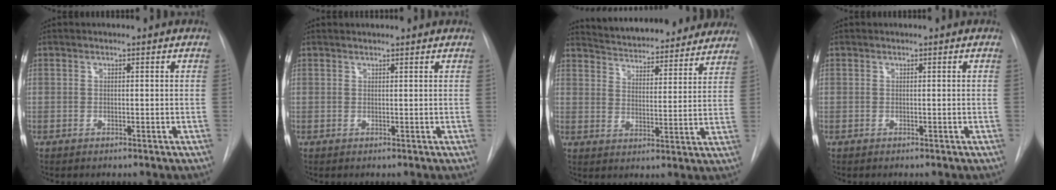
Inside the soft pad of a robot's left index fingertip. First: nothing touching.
{"total": 3.1, "force": [3.0, 0.2, 0.9], "torque": [-0.012, 0.027, 0.037]}
{"total": 23.9, "force": [22.1, 5.4, 7.4], "torque": [-0.117, -0.017, 0.282]}
{"total": 0.0}